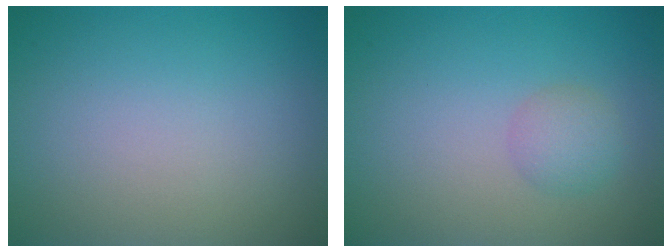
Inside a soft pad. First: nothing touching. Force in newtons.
{"total": 1.6, "press": 1.6, "slide": 0.2}